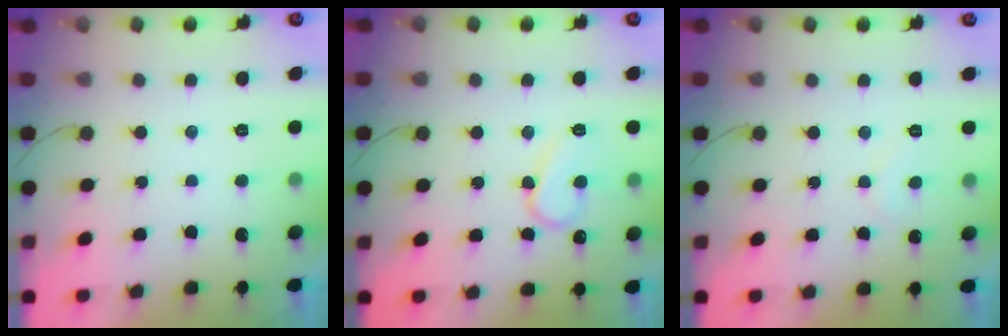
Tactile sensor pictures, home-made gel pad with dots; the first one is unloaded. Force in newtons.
{"total": 10.0, "press": 9.9, "slide": 1.1}
{"total": 5.3, "press": 5.2, "slide": 0.4}